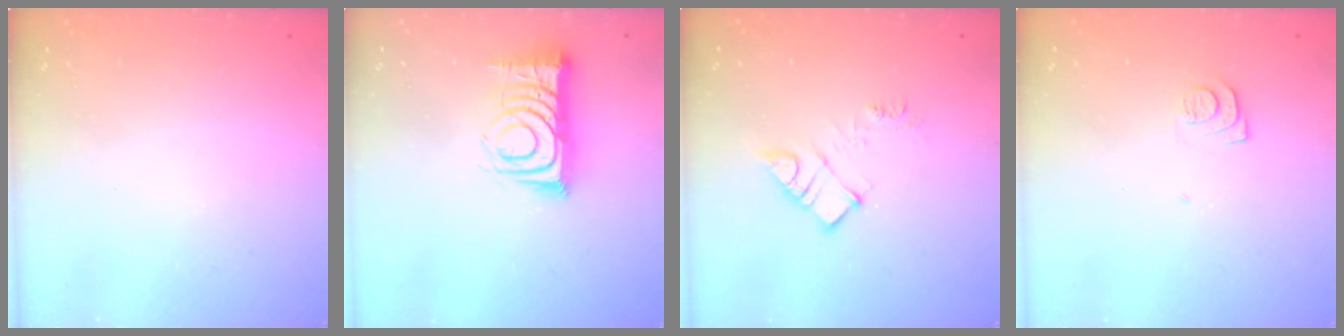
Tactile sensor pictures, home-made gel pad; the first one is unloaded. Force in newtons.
{"total": 12.7, "press": 12.6, "slide": 0.9}
{"total": 9.3, "press": 9.3, "slide": 0.5}
{"total": 7.3, "press": 7.2, "slide": 0.8}